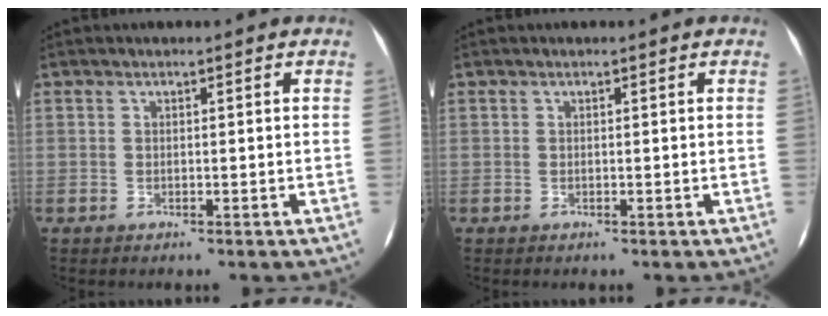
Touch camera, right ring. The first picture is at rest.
{"total": 0.0}